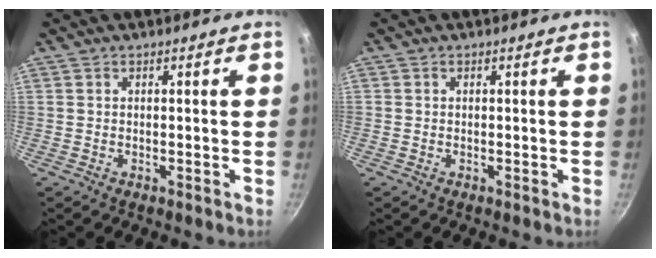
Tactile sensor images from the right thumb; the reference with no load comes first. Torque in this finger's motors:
{"motor_torque": [0.19, 0.06, -0.34, 0.18, -0.02]}